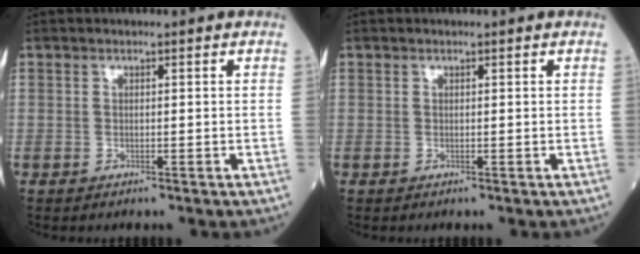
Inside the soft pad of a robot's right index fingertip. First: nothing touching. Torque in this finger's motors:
{"motor_torque": [-0.08, -0.06, -0.07, -0.01]}